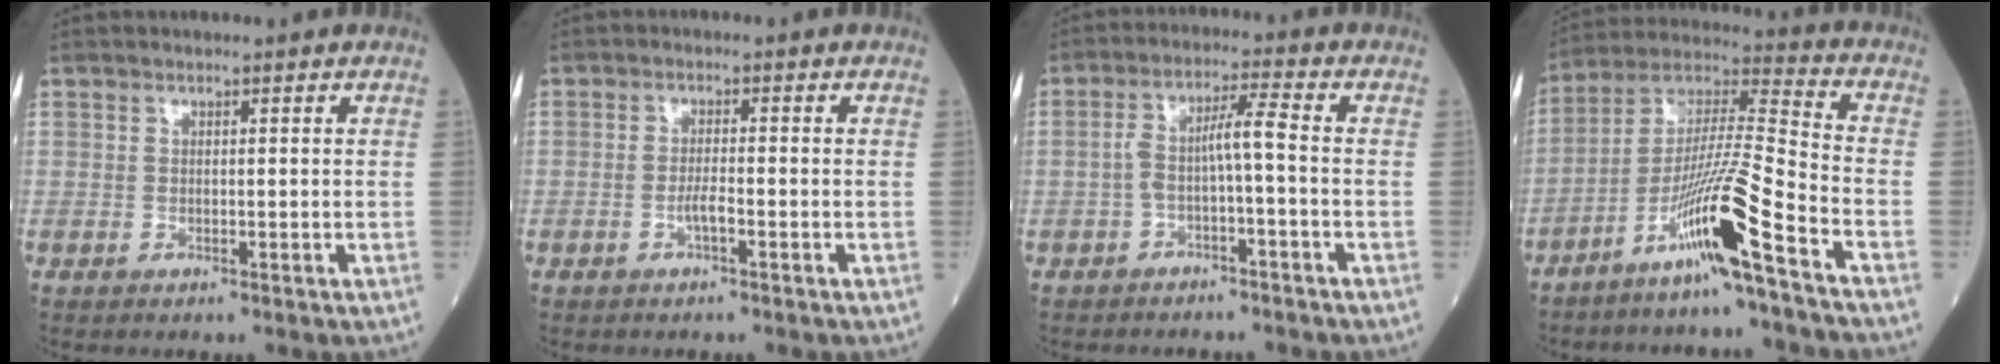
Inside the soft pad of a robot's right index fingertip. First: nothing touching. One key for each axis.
{"total": 1.9, "fx": -0.9, "fy": 0.2, "fz": 1.7, "tx": -0.030, "ty": 0.001, "tz": -0.019}
{"total": 5.0, "fx": -1.3, "fy": 0.2, "fz": 4.8, "tx": -0.094, "ty": 0.026, "tz": -0.020}
{"total": 13.7, "fx": -7.8, "fy": -1.5, "fz": 11.2, "tx": -0.222, "ty": -0.013, "tz": -0.148}